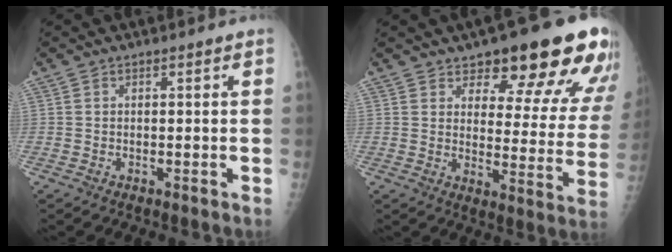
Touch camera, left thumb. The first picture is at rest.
{"total": 19.2, "force": [13.5, 6.6, 12.0], "torque": [-0.106, -0.073, 0.169]}